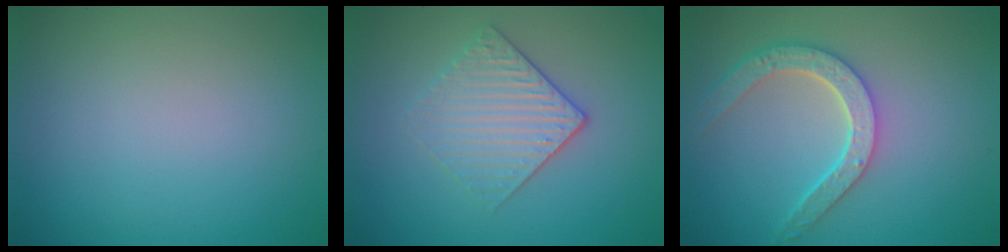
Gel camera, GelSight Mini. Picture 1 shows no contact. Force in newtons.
{"total": 3.2, "press": 2.9, "slide": 1.4}
{"total": 4.6, "press": 3.7, "slide": 2.8}